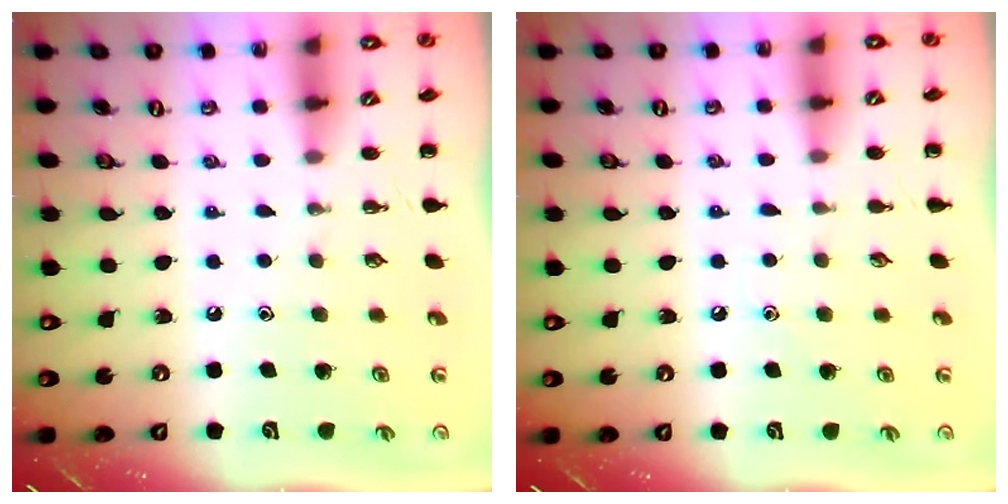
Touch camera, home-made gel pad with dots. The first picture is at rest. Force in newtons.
{"total": 4.7, "press": 4.4, "slide": 1.7}